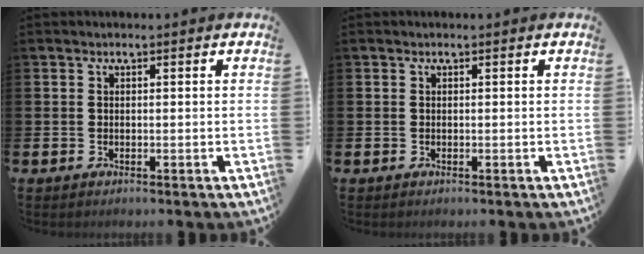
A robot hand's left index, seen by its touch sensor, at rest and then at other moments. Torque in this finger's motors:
{"motor_torque": [0.00, 0.00, 0.00, 0.00]}